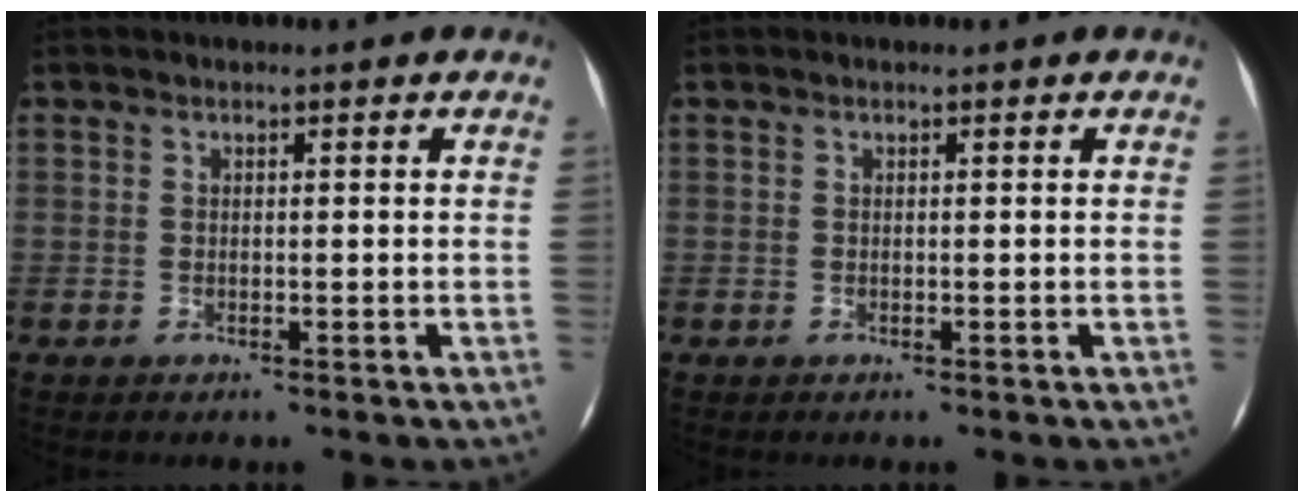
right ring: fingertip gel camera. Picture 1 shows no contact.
{"total": 0.0}